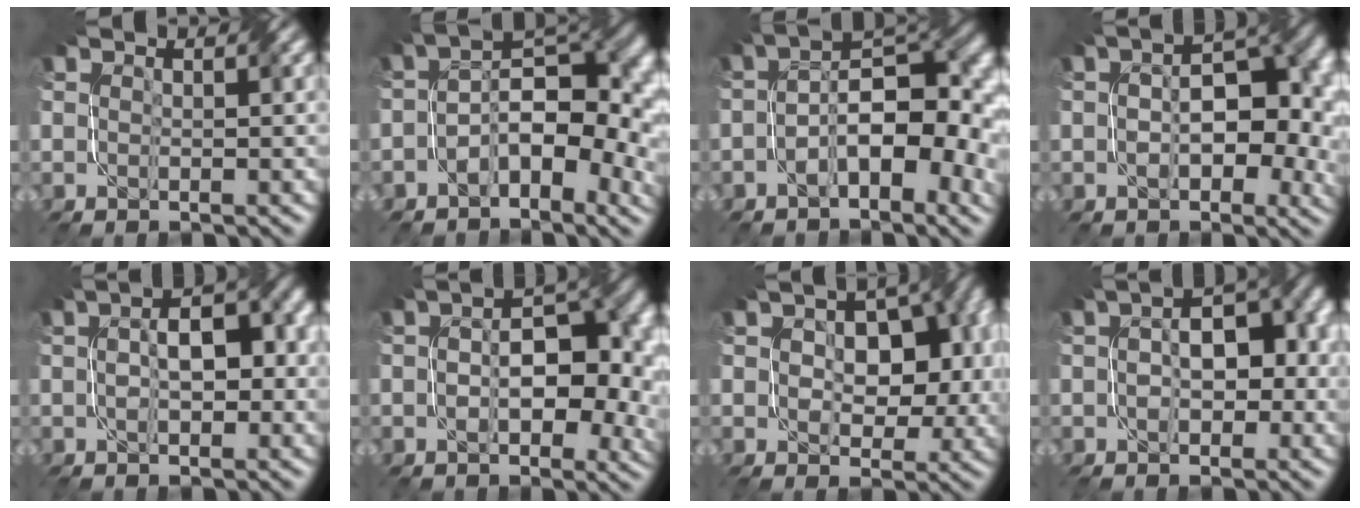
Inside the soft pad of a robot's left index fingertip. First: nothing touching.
{"total": 8.8, "force": [-2.2, 4.5, 7.2], "torque": [-0.101, 0.011, -0.043]}
{"total": 8.1, "force": [-2.1, 3.5, 7.0], "torque": [-0.105, 0.015, -0.041]}
{"total": 7.6, "force": [-0.3, 4.3, 6.2], "torque": [-0.081, 0.007, -0.007]}
{"total": 5.0, "force": [-0.3, 2.3, 4.4], "torque": [-0.070, 0.008, -0.008]}
{"total": 8.2, "force": [-0.2, 4.5, 6.9], "torque": [-0.094, 0.007, -0.005]}
{"total": 8.5, "force": [0.8, 5.3, 6.6], "torque": [-0.089, 0.002, 0.016]}
{"total": 6.0, "force": [-0.9, 3.3, 4.9], "torque": [-0.064, 0.016, -0.019]}